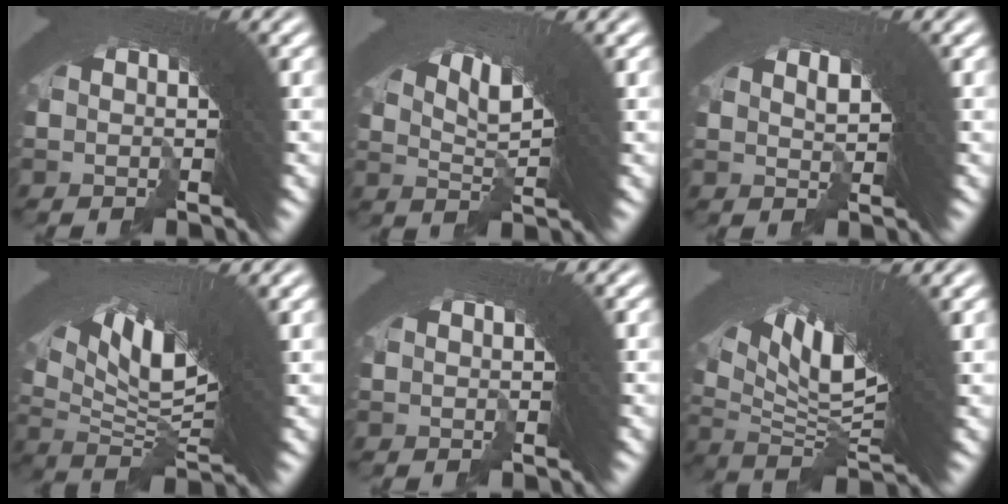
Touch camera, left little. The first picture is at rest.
{"total": 6.4, "force": [1.8, 3.1, 5.3], "torque": [-0.103, -0.010, 0.031]}
{"total": 1.9, "force": [0.2, 1.1, 1.5], "torque": [-0.034, -0.009, 0.006]}
{"total": 11.2, "force": [1.5, 5.4, 9.7], "torque": [-0.173, -0.013, 0.033]}
{"total": 0.0}
{"total": 13.1, "force": [1.8, 6.4, 11.3], "torque": [-0.195, -0.009, 0.036]}